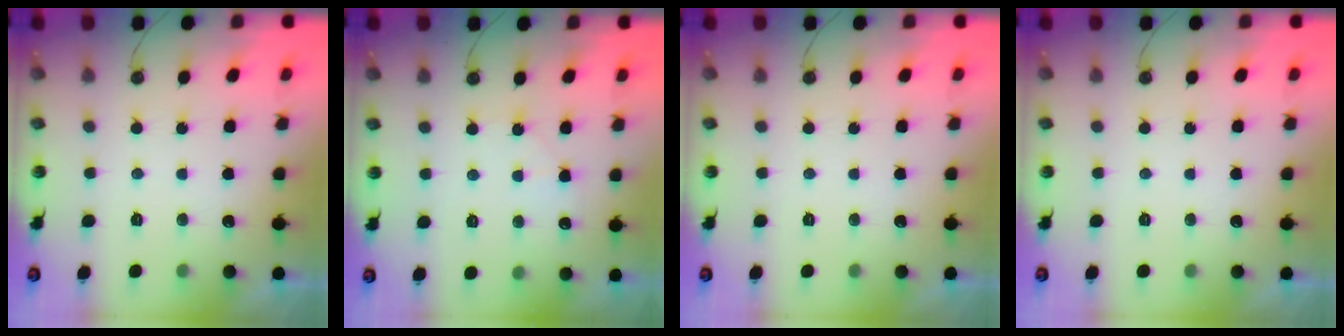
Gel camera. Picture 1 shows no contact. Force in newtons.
{"total": 4.7, "press": 4.7, "slide": 0.6}
{"total": 0.0}
{"total": 0.0}